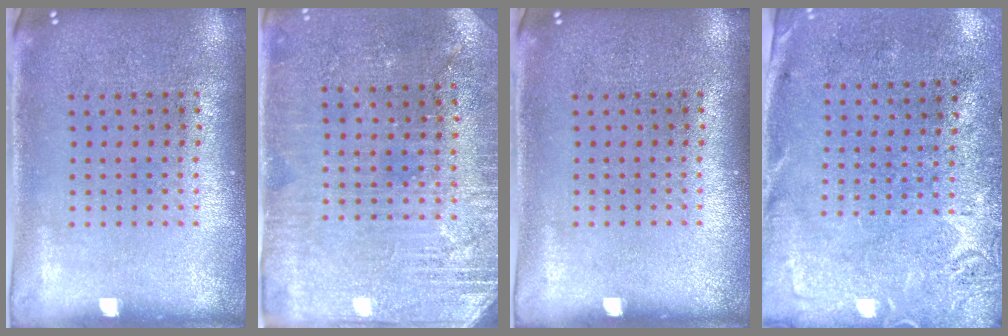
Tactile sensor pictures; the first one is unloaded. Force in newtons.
{"total": 2.8, "press": 2.7, "slide": 0.6}
{"total": 0.0}
{"total": 2.7, "press": 2.2, "slide": 1.7}